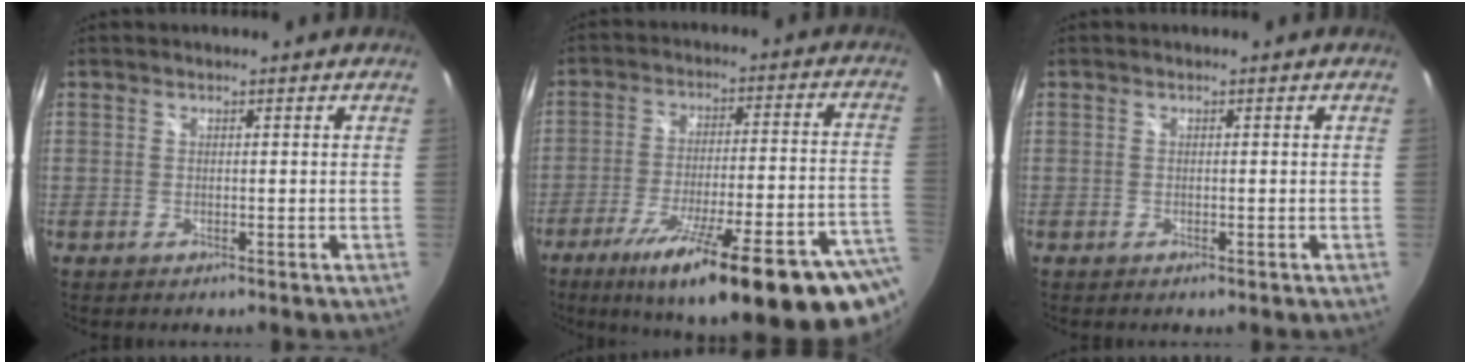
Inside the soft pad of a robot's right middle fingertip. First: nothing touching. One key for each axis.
{"total": 27.8, "fx": -18.1, "fy": 2.8, "fz": 20.9, "tx": -0.289, "ty": -0.056, "tz": -0.254}
{"total": 0.0}